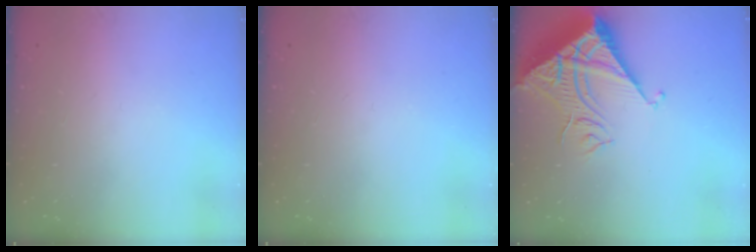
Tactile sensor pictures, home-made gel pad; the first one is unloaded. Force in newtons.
{"total": 0.0}
{"total": 11.1, "press": 11.1, "slide": 1.0}